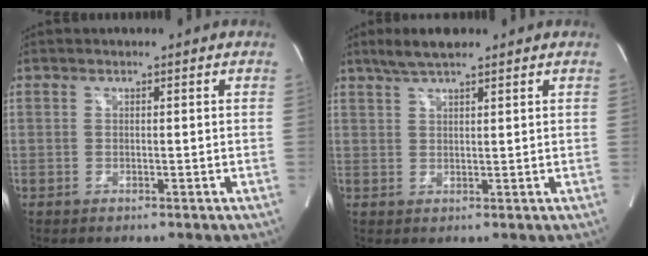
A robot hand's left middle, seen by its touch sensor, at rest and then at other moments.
{"total": 4.8, "force": [3.8, 0.7, 2.9], "torque": [-0.065, 0.013, 0.070]}